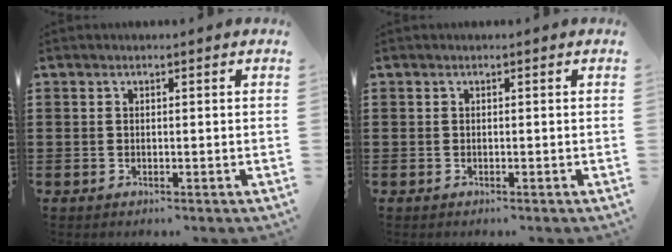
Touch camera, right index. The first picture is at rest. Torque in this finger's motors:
{"motor_torque": [0.18, -0.09, 0.00, 0.00]}